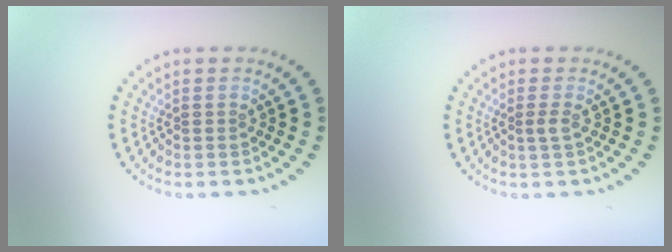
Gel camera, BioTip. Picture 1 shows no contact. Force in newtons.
{"total": 0.8, "press": 0.6, "slide": 0.5}